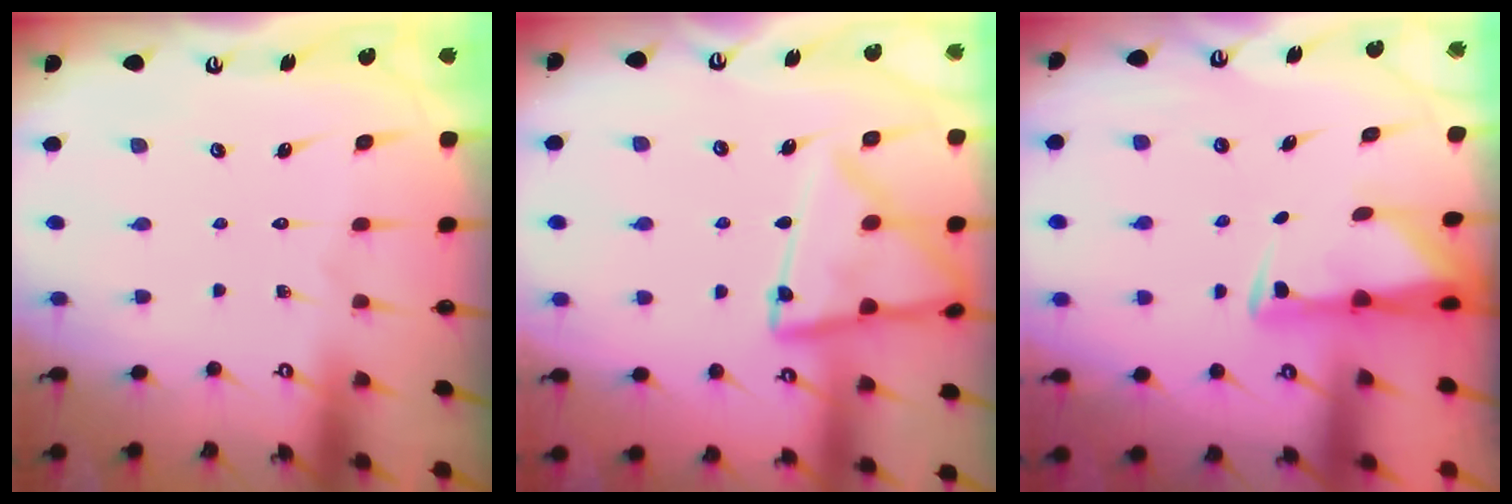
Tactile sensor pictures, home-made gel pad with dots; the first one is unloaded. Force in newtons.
{"total": 14.4, "press": 14.3, "slide": 1.5}
{"total": 3.0, "press": 2.9, "slide": 0.5}